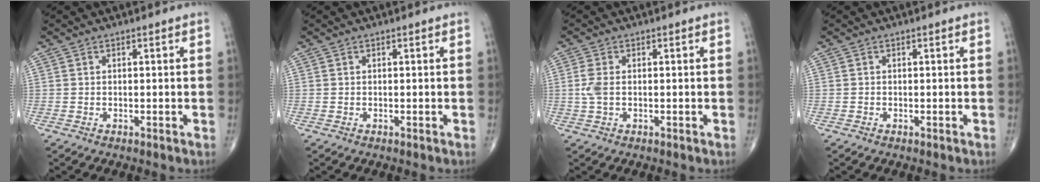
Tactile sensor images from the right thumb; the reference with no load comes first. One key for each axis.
{"total": 0.0}
{"total": 2.9, "fx": 0.0, "fy": 1.5, "fz": 2.4, "tx": -0.071, "ty": 0.002, "tz": -0.003}
{"total": 0.0}